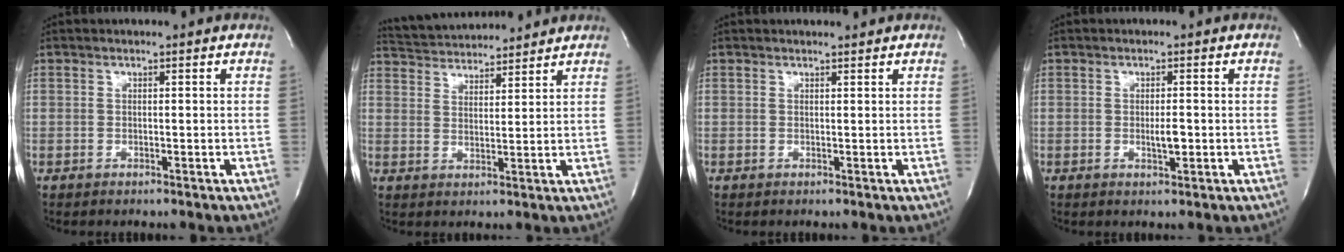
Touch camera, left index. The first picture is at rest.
{"total": 11.3, "force": [10.8, 1.7, 2.7], "torque": [-0.053, 0.019, 0.169]}
{"total": 1.5, "force": [1.5, 0.2, 0.2], "torque": [-0.008, 0.001, 0.019]}
{"total": 1.9, "force": [-0.6, 0.5, 1.7], "torque": [-0.033, -0.007, -0.008]}